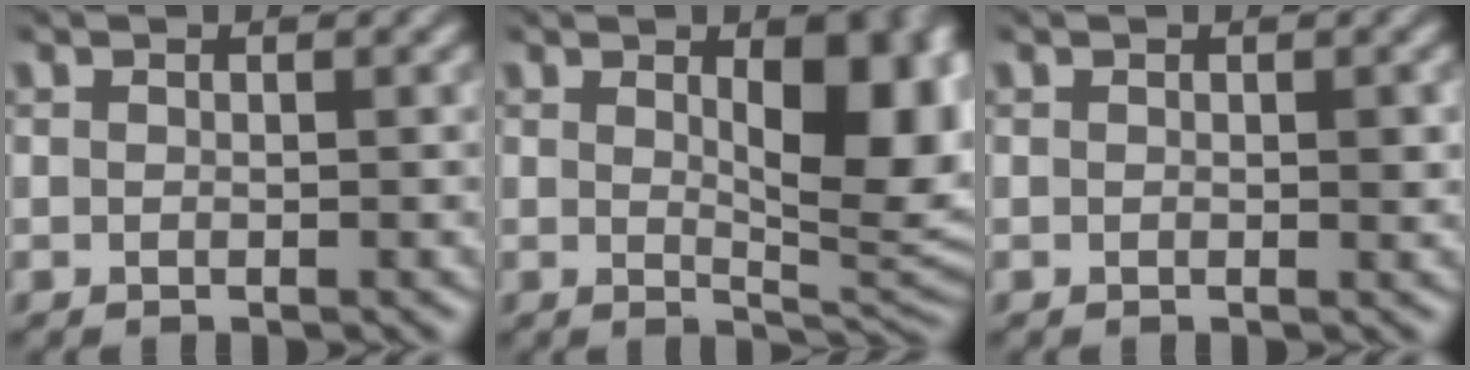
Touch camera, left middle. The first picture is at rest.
{"total": 9.1, "force": [1.7, 3.9, 8.0], "torque": [-0.104, -0.004, 0.034]}
{"total": 0.7, "force": [0.1, 0.4, 0.6], "torque": [-0.005, -0.002, 0.000]}